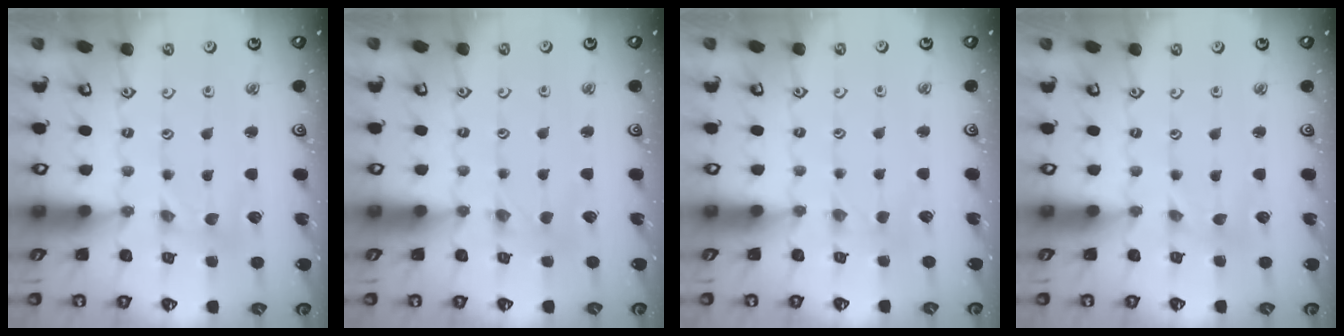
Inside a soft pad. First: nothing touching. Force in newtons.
{"total": 0.0}
{"total": 0.0}
{"total": 0.0}